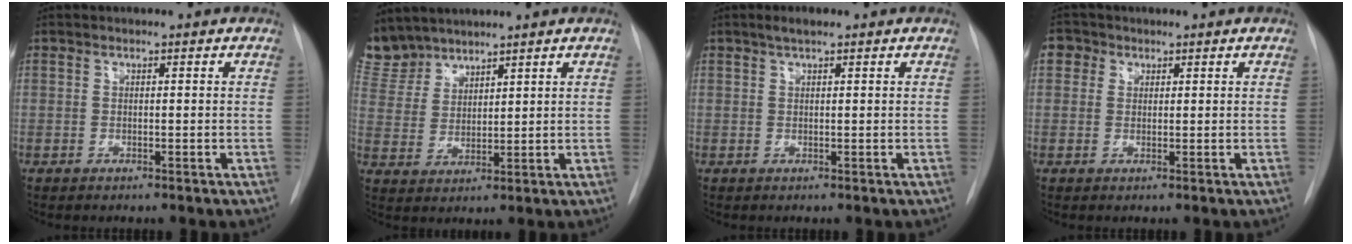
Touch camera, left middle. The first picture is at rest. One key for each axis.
{"total": 7.1, "fx": 6.7, "fy": 2.3, "fz": 0.2, "tx": -0.009, "ty": 0.006, "tz": 0.150}
{"total": 1.7, "fx": 1.2, "fy": 0.3, "fz": 1.2, "tx": -0.026, "ty": 0.006, "tz": 0.022}
{"total": 2.4, "fx": 1.0, "fy": 2.2, "fz": 0.5, "tx": 0.001, "ty": 0.006, "tz": 0.009}